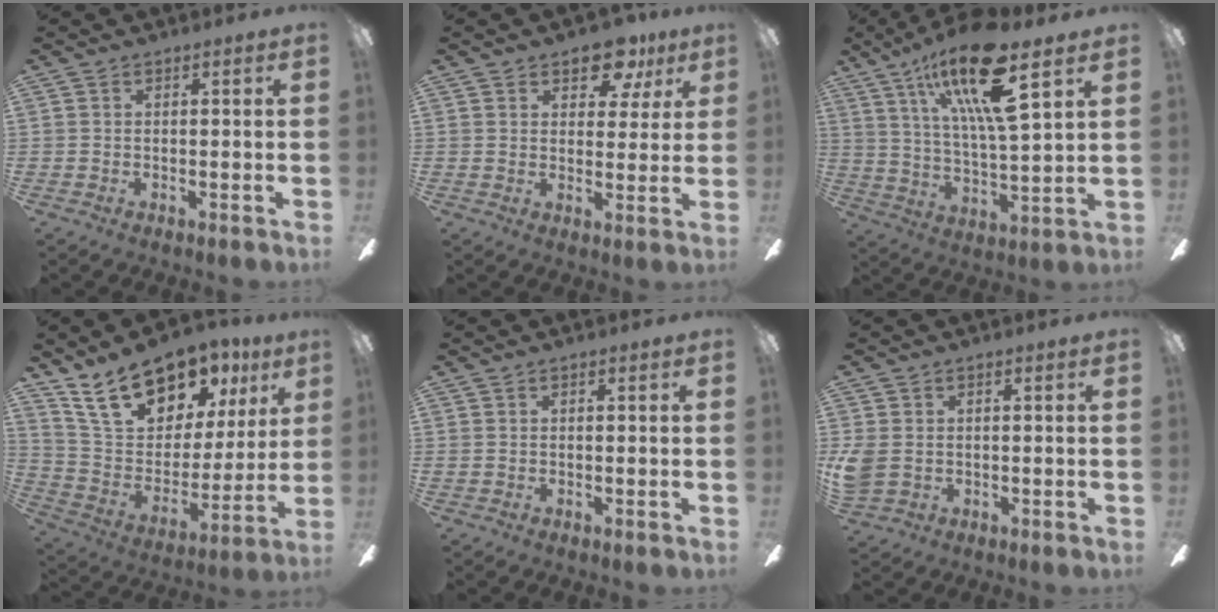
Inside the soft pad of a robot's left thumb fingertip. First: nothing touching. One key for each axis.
{"total": 9.7, "fx": 6.3, "fy": 5.5, "fz": 4.9, "tx": -0.050, "ty": -0.025, "tz": 0.108}
{"total": 20.0, "fx": 11.8, "fy": 5.2, "fz": 15.3, "tx": -0.283, "ty": -0.043, "tz": 0.188}
{"total": 20.7, "fx": 14.7, "fy": 11.1, "fz": 9.4, "tx": -0.163, "ty": -0.084, "tz": 0.266}
{"total": 0.0}
{"total": 4.9, "fx": 0.0, "fy": 3.9, "fz": 3.0, "tx": -0.065, "ty": 0.000, "tz": -0.001}